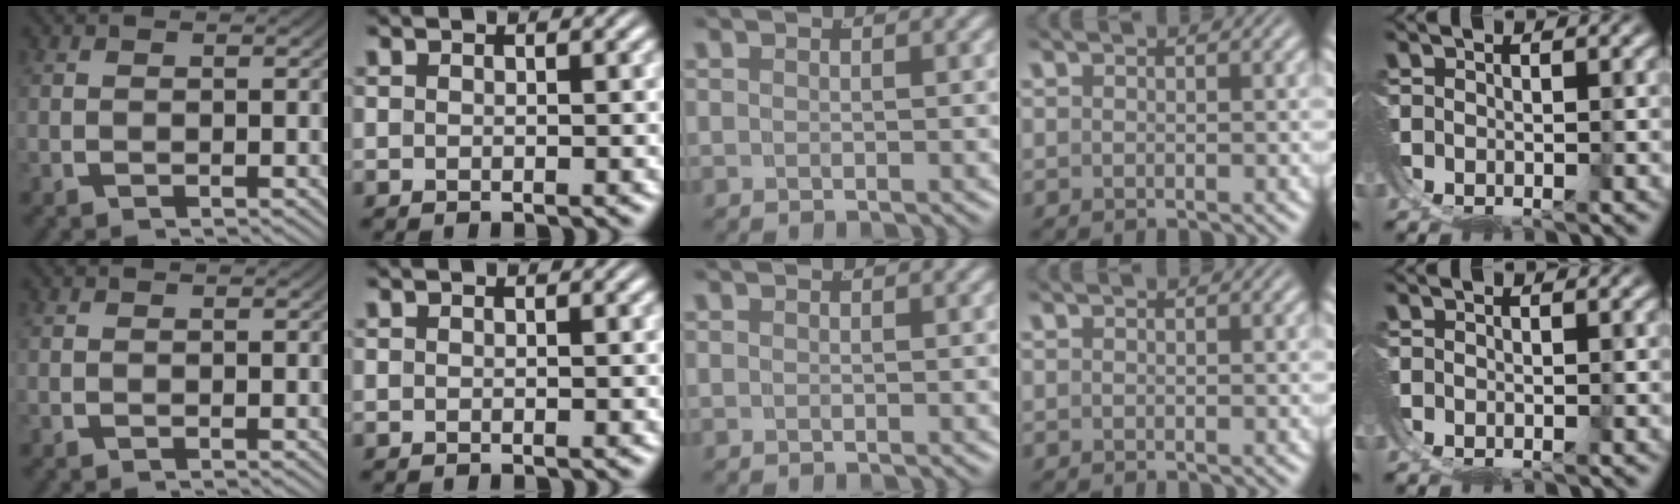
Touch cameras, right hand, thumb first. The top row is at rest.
{}